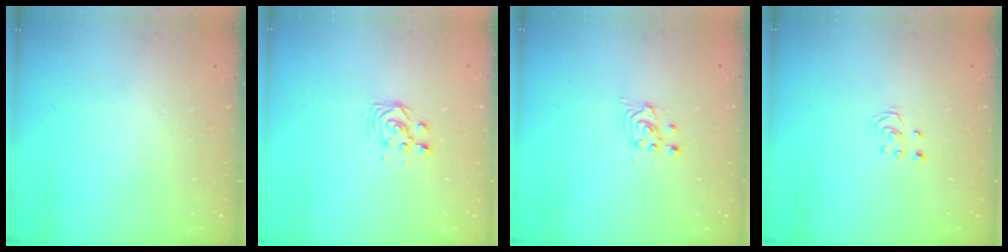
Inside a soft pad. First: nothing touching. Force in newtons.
{"total": 3.1, "press": 3.1, "slide": 0.0}
{"total": 2.6, "press": 2.5, "slide": 0.3}
{"total": 2.5, "press": 2.5, "slide": 0.2}